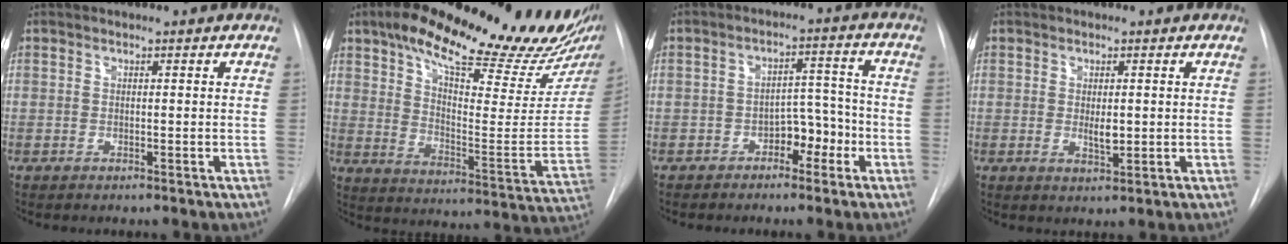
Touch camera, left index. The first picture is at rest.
{"total": 28.5, "force": [21.8, 5.7, 17.4], "torque": [-0.257, -0.038, 0.288]}
{"total": 5.3, "force": [-3.0, 2.8, 3.4], "torque": [-0.040, 0.020, -0.048]}
{"total": 2.2, "force": [0.0, 0.9, 2.0], "torque": [-0.034, -0.008, 0.002]}